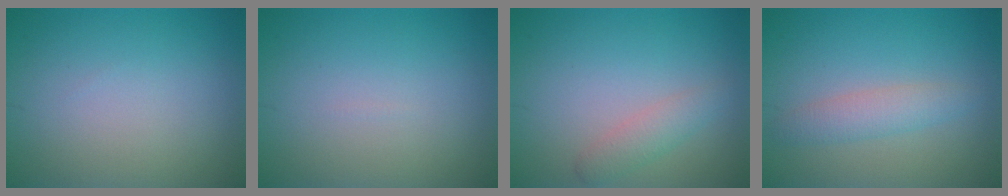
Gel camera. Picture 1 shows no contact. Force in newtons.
{"total": 0.0}
{"total": 1.9, "press": 1.9, "slide": 0.0}
{"total": 2.5, "press": 2.5, "slide": 0.2}